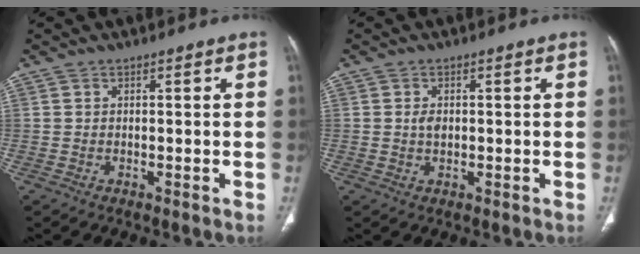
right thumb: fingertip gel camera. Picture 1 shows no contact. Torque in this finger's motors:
{"motor_torque": [0.22, 0.96, -0.08, -0.09, 0.09]}